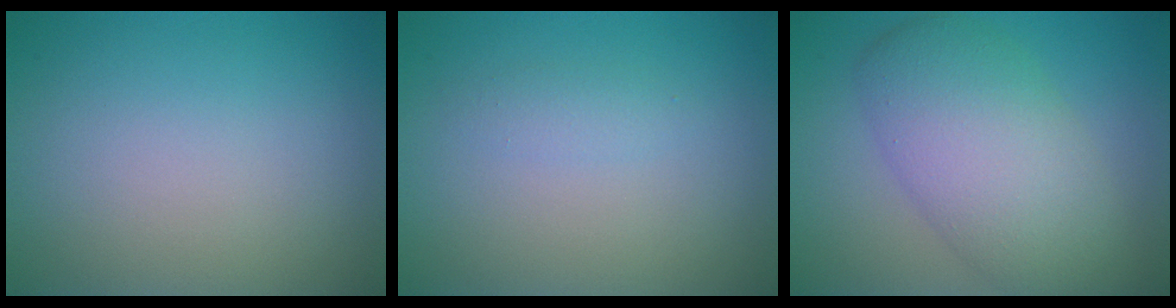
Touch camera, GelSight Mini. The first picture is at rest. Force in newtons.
{"total": 0.9, "press": 0.9, "slide": 0.0}
{"total": 7.9, "press": 7.9, "slide": 0.3}